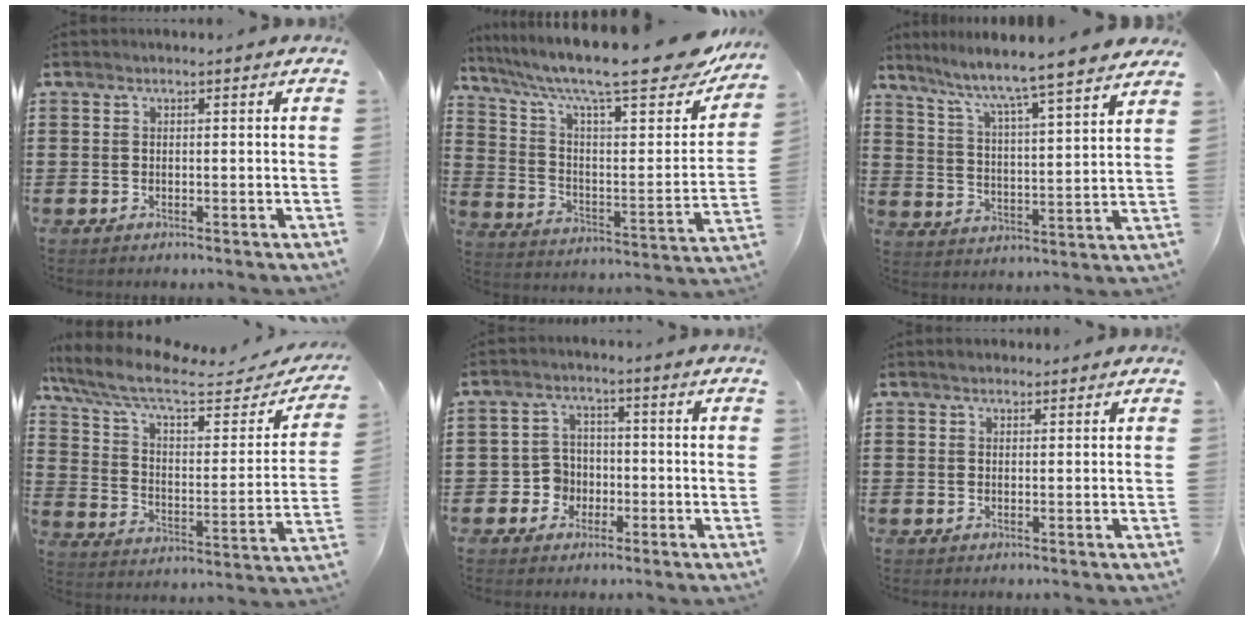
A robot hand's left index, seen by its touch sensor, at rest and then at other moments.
{"total": 14.2, "force": [10.9, 2.2, 8.8], "torque": [-0.175, -0.072, 0.176]}
{"total": 6.4, "force": [5.7, -0.9, 2.7], "torque": [-0.076, -0.052, 0.088]}
{"total": 10.0, "force": [7.5, 2.1, 6.4], "torque": [-0.149, -0.041, 0.125]}
{"total": 4.3, "force": [-1.3, 3.9, 1.4], "torque": [-0.036, 0.008, -0.026]}
{"total": 1.3, "force": [1.1, 0.5, 0.2], "torque": [-0.006, 0.003, 0.023]}